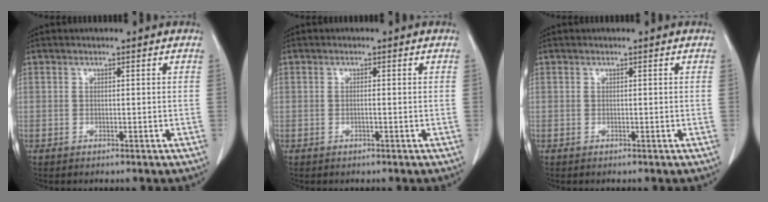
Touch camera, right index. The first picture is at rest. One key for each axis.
{"total": 0.6, "fx": -0.1, "fy": 0.0, "fz": 0.5, "tx": -0.009, "ty": 0.001, "tz": -0.002}
{"total": 0.0}